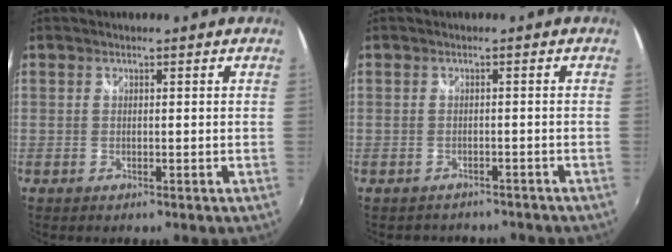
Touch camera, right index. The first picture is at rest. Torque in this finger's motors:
{"motor_torque": [0.01, 0.01, -0.01, 0.00]}